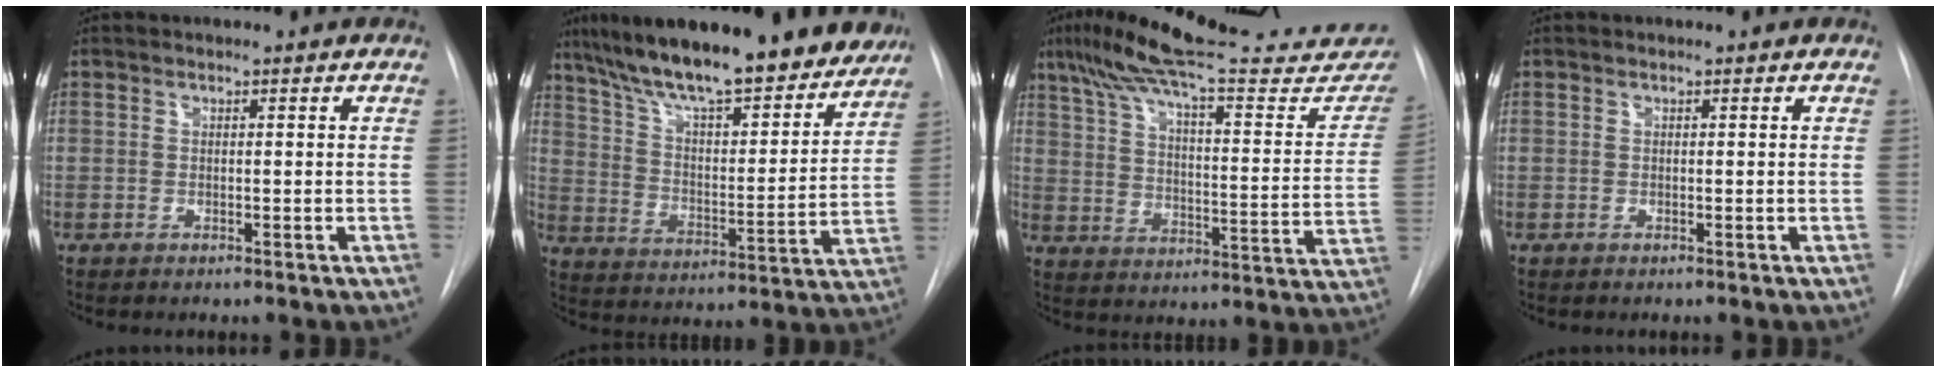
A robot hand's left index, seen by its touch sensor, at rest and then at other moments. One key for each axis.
{"total": 24.9, "fx": 20.5, "fy": 5.6, "fz": 12.9, "tx": -0.209, "ty": 0.005, "tz": 0.300}
{"total": 30.3, "fx": 25.8, "fy": 4.5, "fz": 15.2, "tx": -0.236, "ty": -0.034, "tz": 0.339}
{"total": 0.0}